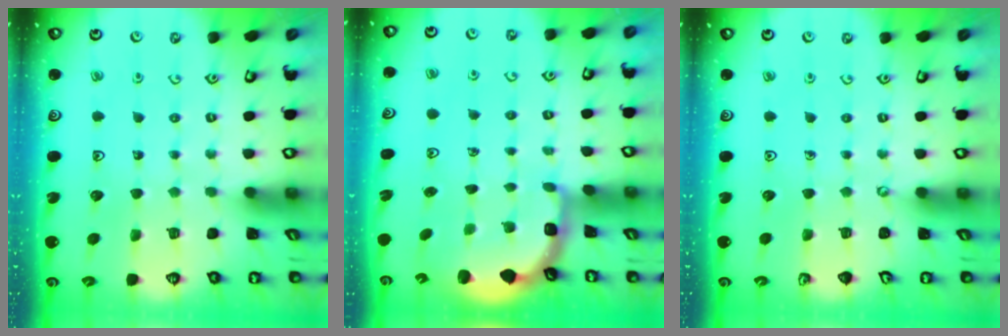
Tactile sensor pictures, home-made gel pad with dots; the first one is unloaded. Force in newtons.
{"total": 3.0, "press": 2.0, "slide": 2.2}
{"total": 0.0}